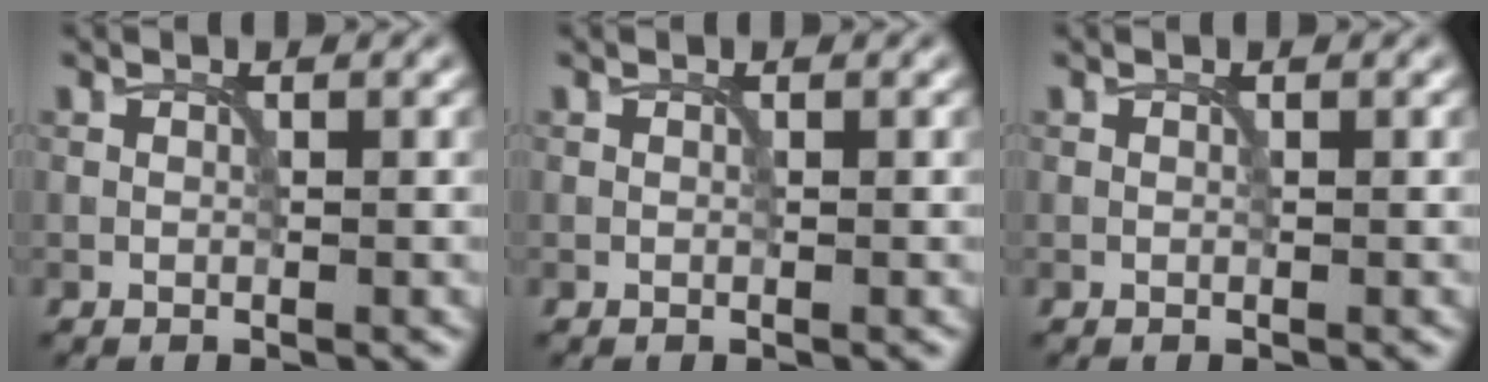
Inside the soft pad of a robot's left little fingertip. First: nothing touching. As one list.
[{"total": 0.0}, {"total": 0.0}]